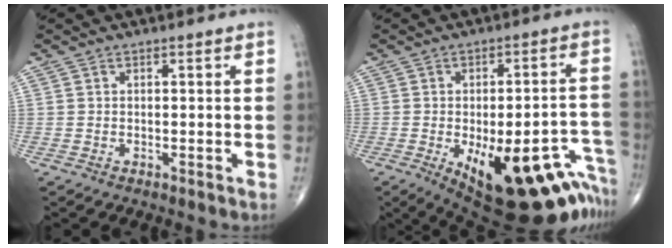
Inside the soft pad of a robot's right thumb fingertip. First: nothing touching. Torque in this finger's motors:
{"motor_torque": [2.48, 2.19, 0.99, -1.06, 0.43]}